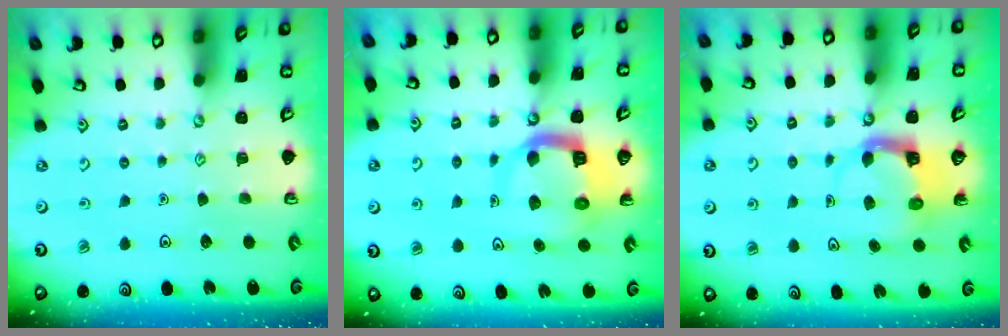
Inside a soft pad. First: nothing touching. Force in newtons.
{"total": 9.4, "press": 9.3, "slide": 1.3}
{"total": 4.4, "press": 4.4, "slide": 0.3}